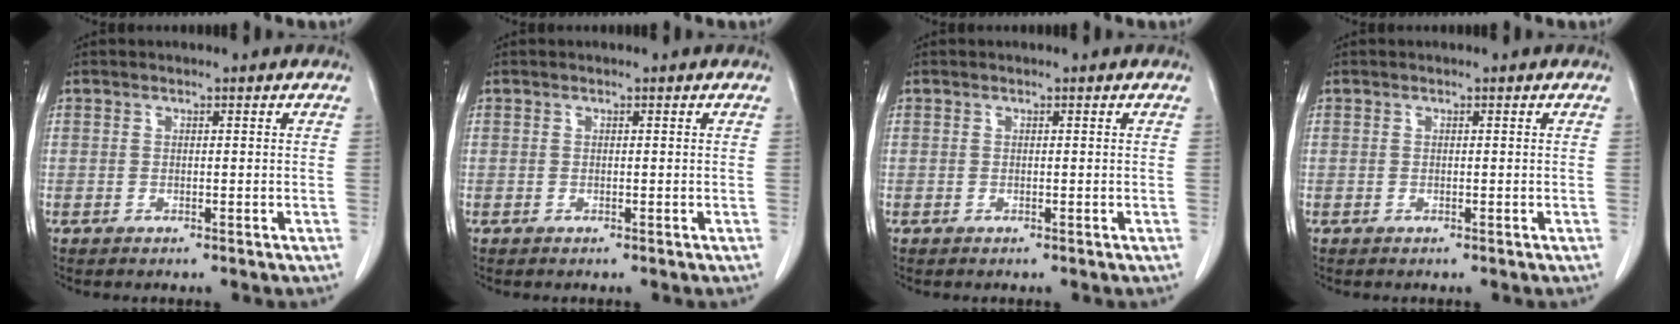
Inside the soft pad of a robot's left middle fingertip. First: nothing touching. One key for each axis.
{"total": 0.0}
{"total": 0.0}
{"total": 0.0}